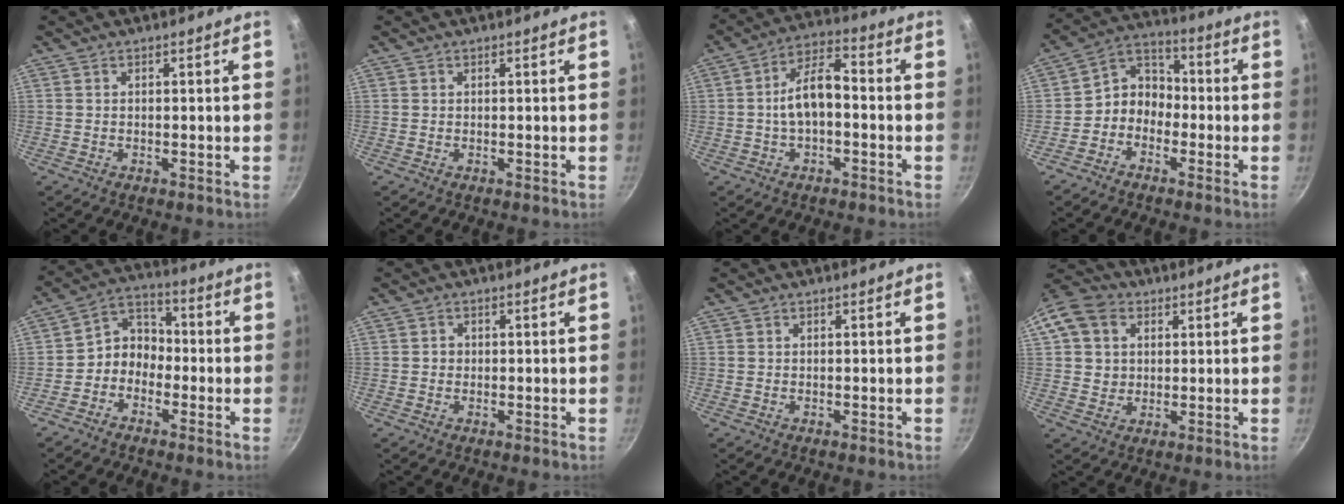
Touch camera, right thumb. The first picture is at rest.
{"total": 0.0}
{"total": 9.2, "force": [-1.2, 4.7, 7.8], "torque": [-0.124, 0.042, -0.030]}
{"total": 7.5, "force": [-2.5, 6.1, 3.5], "torque": [-0.025, 0.046, -0.068]}
{"total": 7.0, "force": [-2.3, 5.7, 3.3], "torque": [-0.023, 0.044, -0.063]}
{"total": 1.1, "force": [-0.1, 1.1, 0.4], "torque": [-0.002, 0.003, -0.002]}
{"total": 0.0}
{"total": 10.4, "force": [3.0, 8.6, 5.0], "torque": [-0.076, 0.010, 0.044]}